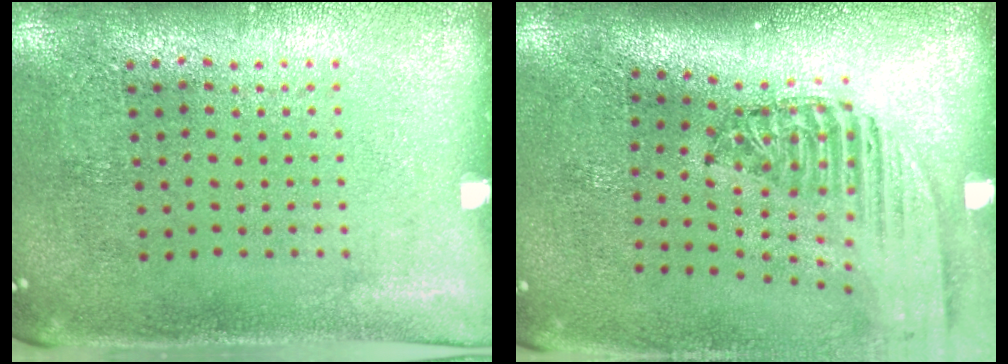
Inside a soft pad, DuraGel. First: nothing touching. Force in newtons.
{"total": 2.4, "press": 1.8, "slide": 1.6}